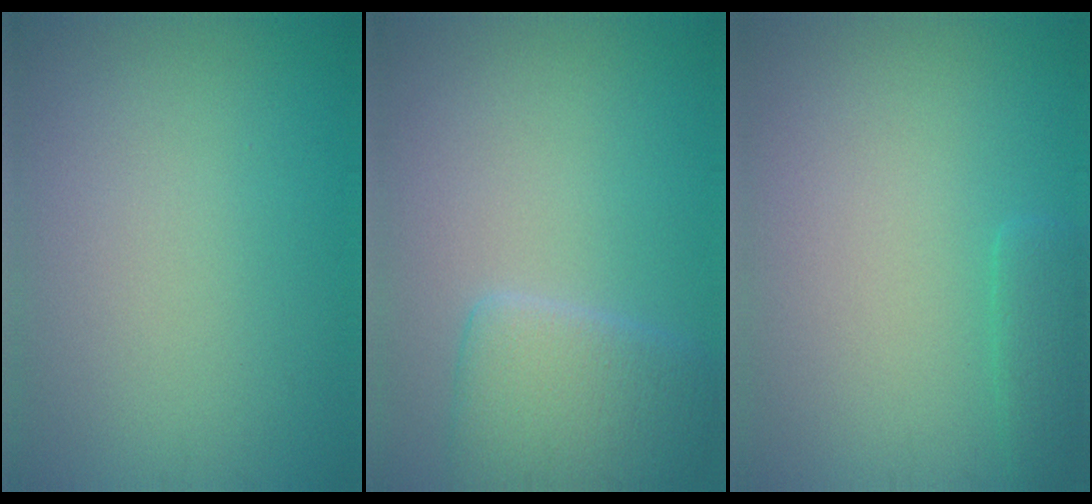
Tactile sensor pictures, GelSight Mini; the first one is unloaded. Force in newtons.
{"total": 4.2, "press": 4.2, "slide": 0.2}
{"total": 1.6, "press": 1.6, "slide": 0.1}